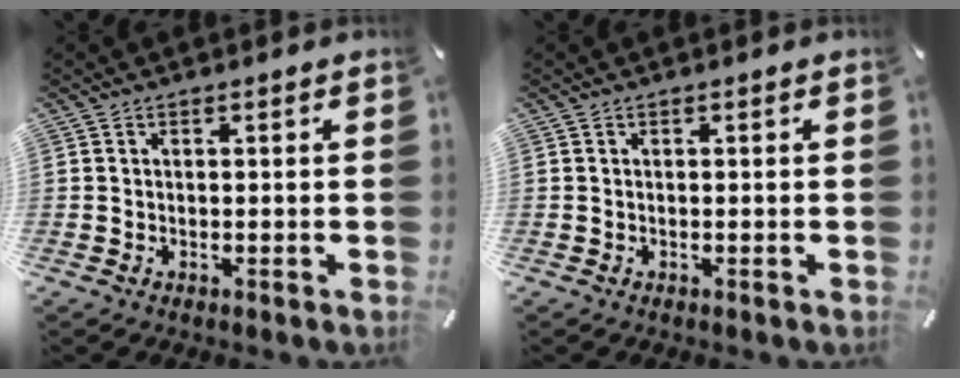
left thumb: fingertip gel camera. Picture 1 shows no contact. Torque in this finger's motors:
{"motor_torque": [0.00, 0.00, 0.00, 0.00, 0.00]}